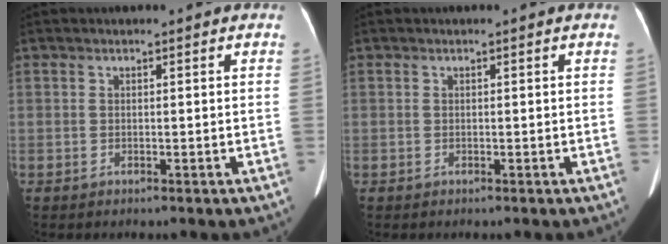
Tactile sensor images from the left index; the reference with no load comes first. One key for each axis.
{"total": 0.0}